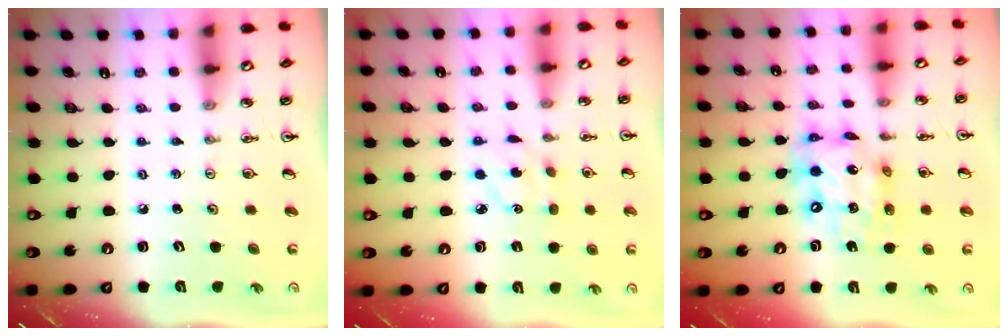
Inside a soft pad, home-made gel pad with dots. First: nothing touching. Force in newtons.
{"total": 3.9, "press": 3.9, "slide": 0.4}
{"total": 13.6, "press": 13.6, "slide": 0.9}